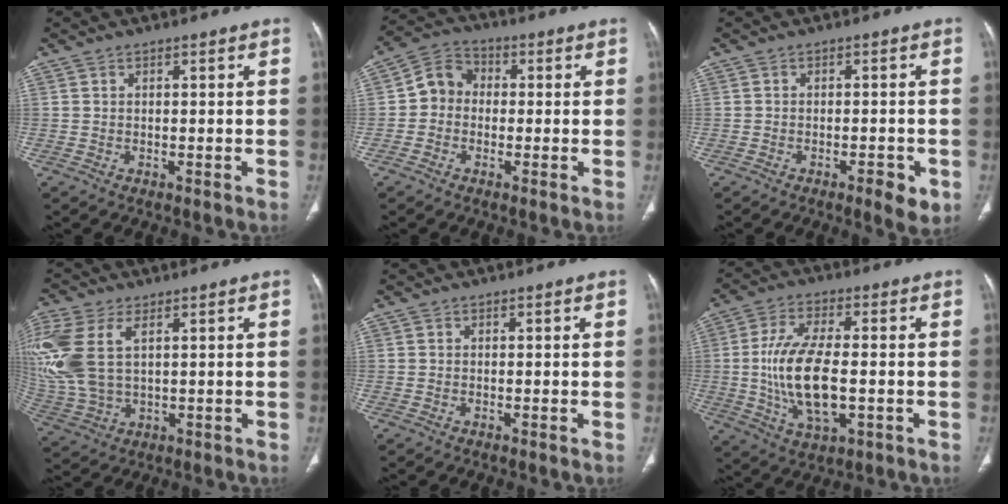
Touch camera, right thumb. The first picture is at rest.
{"total": 6.4, "force": [-0.6, 5.6, 3.0], "torque": [-0.031, 0.023, -0.027]}
{"total": 4.4, "force": [-2.0, 1.6, 3.6], "torque": [-0.039, 0.002, -0.024]}
{"total": 16.2, "force": [4.7, 9.2, 12.5], "torque": [-0.321, -0.002, 0.097]}
{"total": 0.0}
{"total": 14.0, "force": [-1.2, 6.2, 12.5], "torque": [-0.243, 0.001, -0.019]}